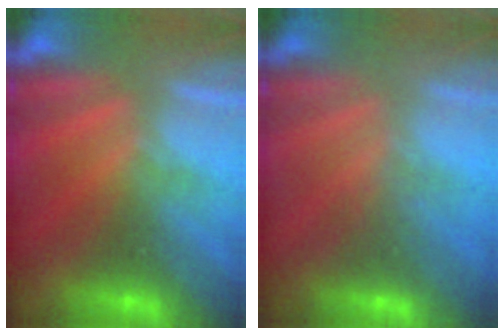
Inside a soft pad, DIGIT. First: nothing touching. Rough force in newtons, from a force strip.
{"total": 2.6}